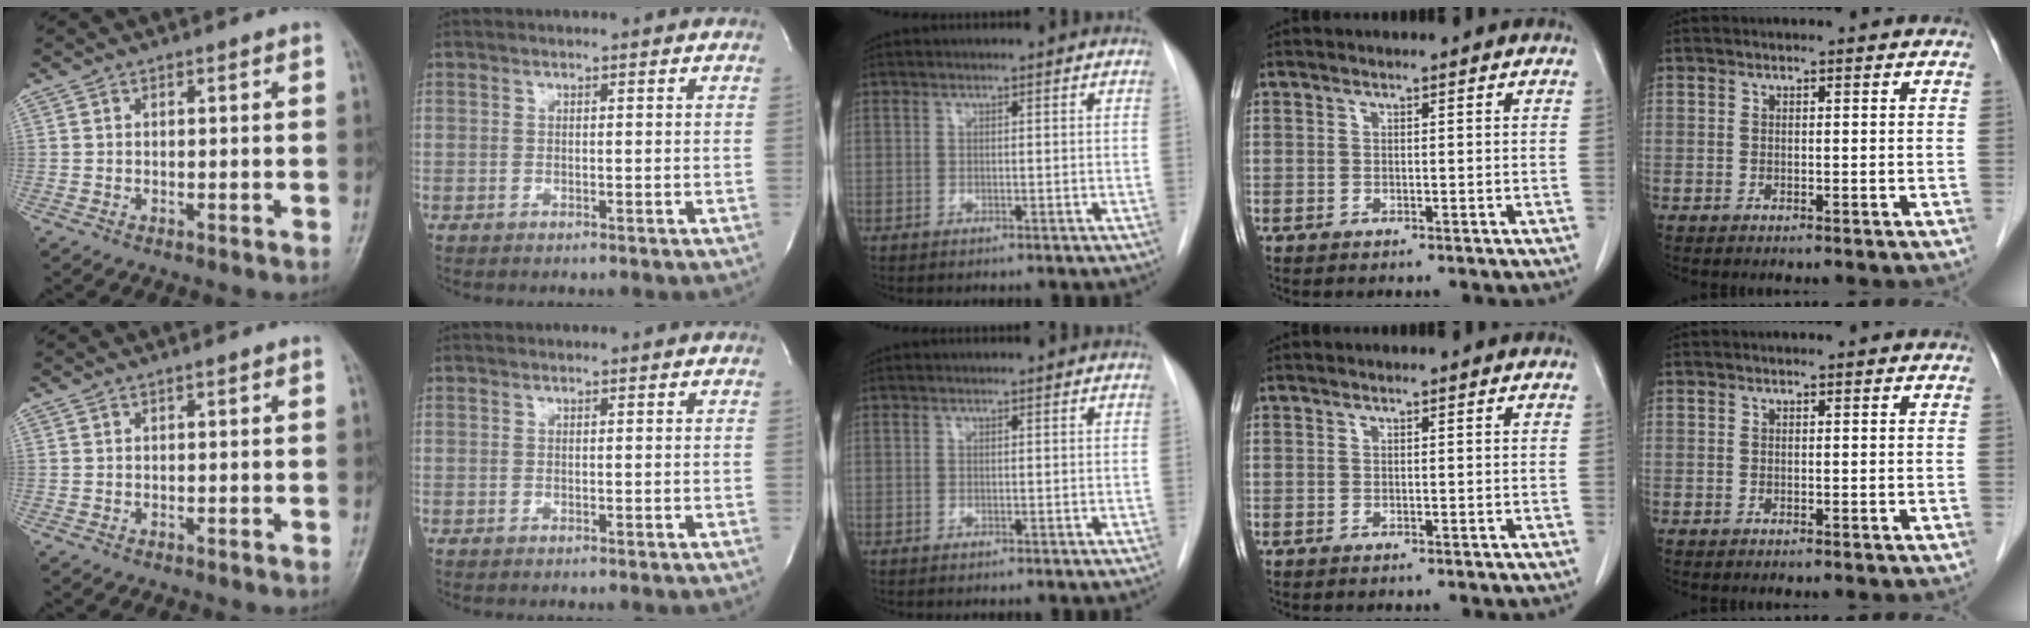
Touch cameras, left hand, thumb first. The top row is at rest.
{}